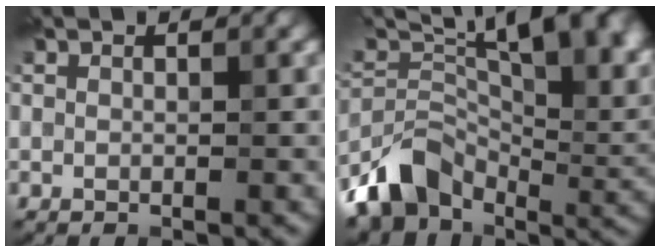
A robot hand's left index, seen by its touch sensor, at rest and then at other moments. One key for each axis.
{"total": 11.8, "fx": -1.0, "fy": 8.3, "fz": 8.4, "tx": -0.140, "ty": -0.011, "tz": -0.023}